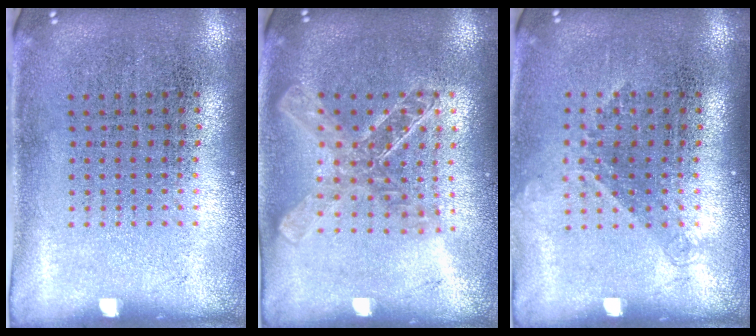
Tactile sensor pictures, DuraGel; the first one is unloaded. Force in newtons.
{"total": 1.7, "press": 1.5, "slide": 0.8}
{"total": 1.2, "press": 0.9, "slide": 0.8}